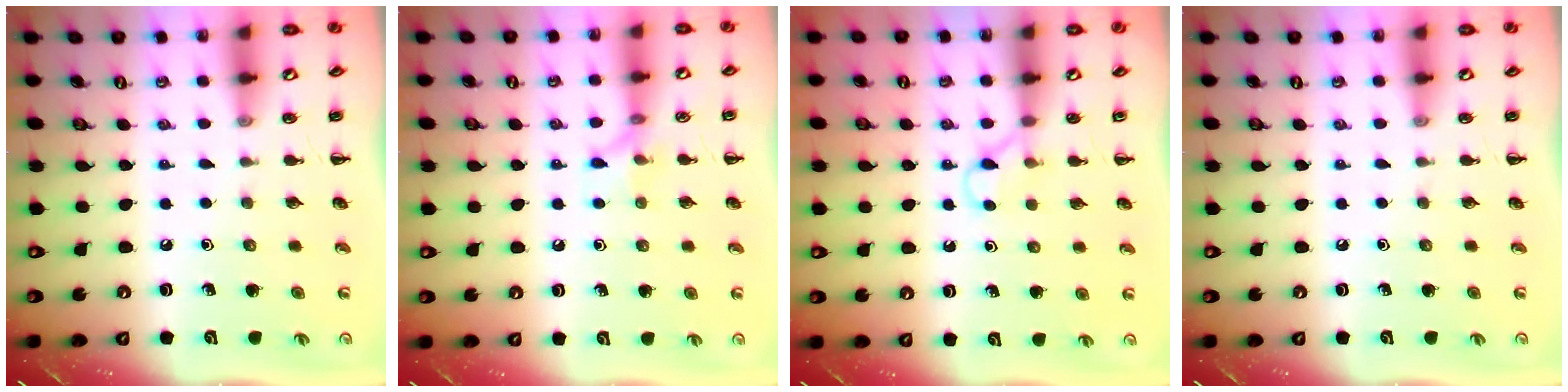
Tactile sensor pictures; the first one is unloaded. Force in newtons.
{"total": 5.6, "press": 5.5, "slide": 1.1}
{"total": 2.9, "press": 2.7, "slide": 0.9}
{"total": 0.0}